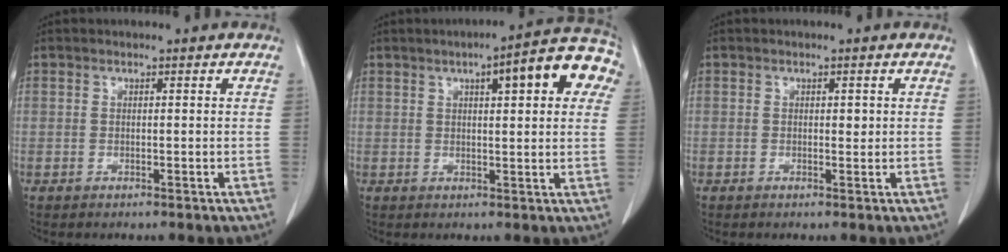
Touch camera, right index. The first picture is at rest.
{"total": 12.7, "force": [5.1, 2.8, 11.3], "torque": [-0.136, 0.026, 0.058]}
{"total": 1.0, "force": [0.2, 0.5, 0.8], "torque": [-0.009, -0.001, 0.004]}